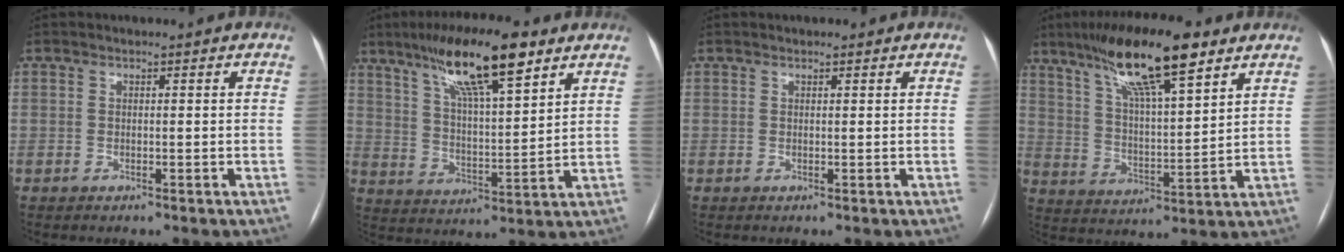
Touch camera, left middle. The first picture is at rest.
{"total": 15.4, "force": [9.8, 2.4, 11.7], "torque": [-0.206, 0.017, 0.169]}
{"total": 0.6, "force": [0.5, 0.3, 0.3], "torque": [-0.012, 0.003, 0.006]}
{"total": 16.5, "force": [10.7, 2.4, 12.2], "torque": [-0.218, 0.019, 0.187]}